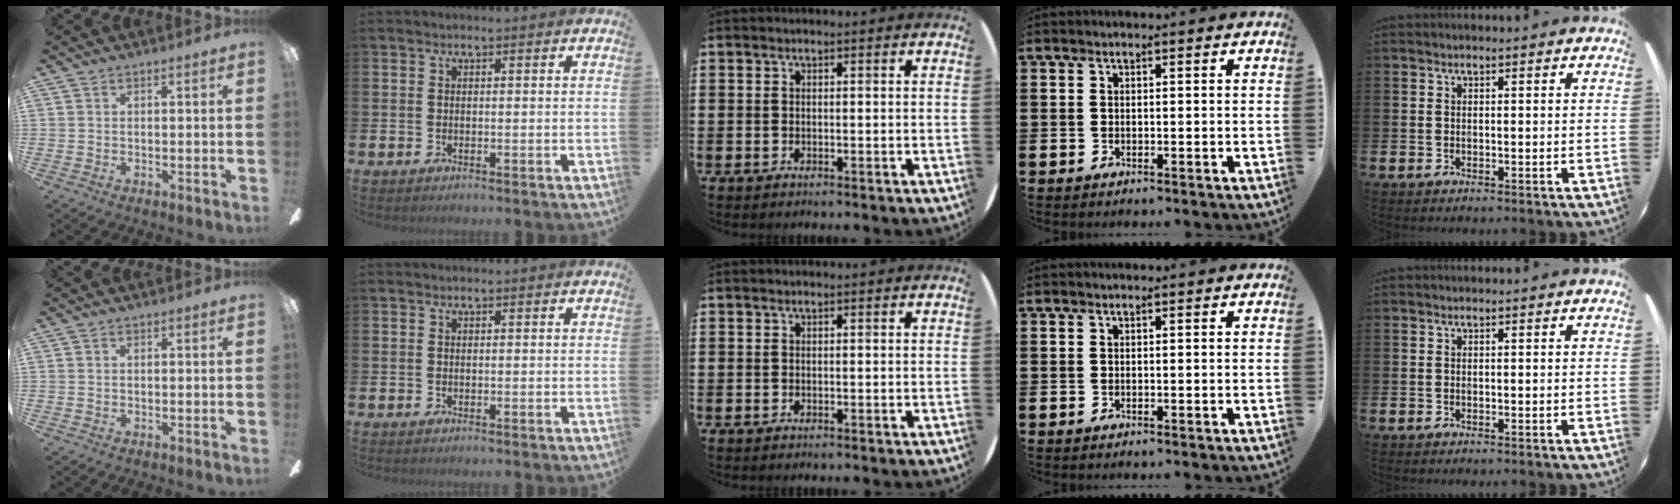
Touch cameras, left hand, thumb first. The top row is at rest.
{}